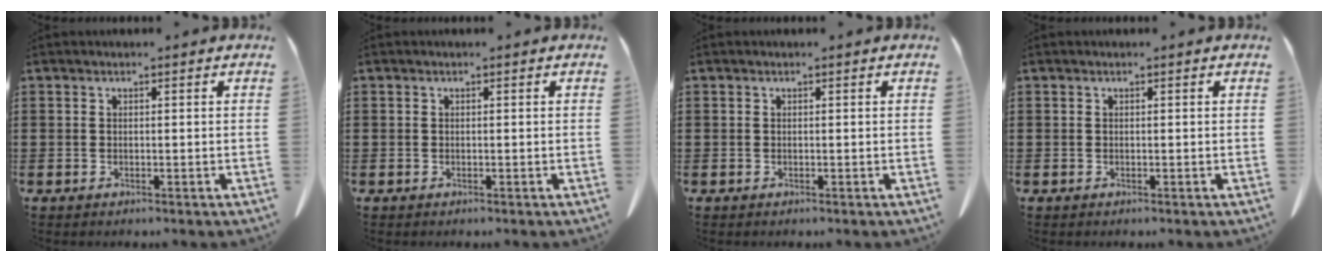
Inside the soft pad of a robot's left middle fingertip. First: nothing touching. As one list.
[{"total": 0.0}, {"total": 0.0}, {"total": 0.0}]